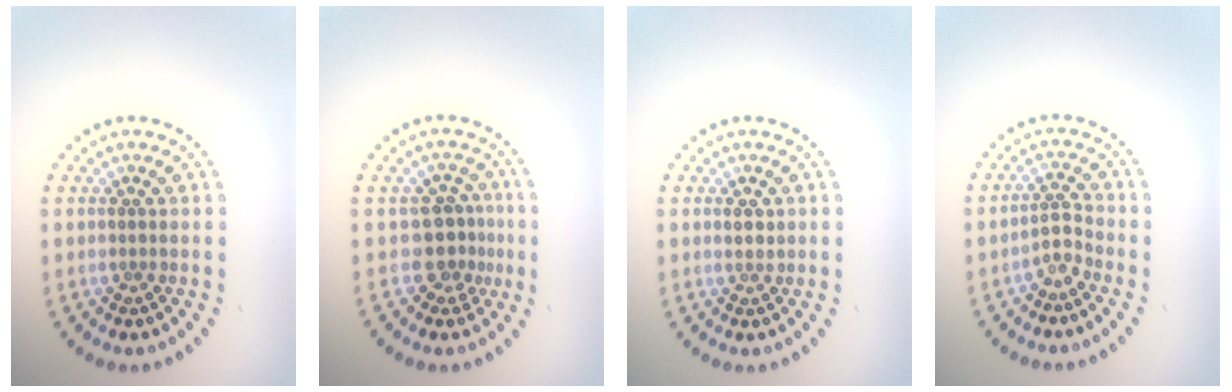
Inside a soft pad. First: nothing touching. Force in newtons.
{"total": 2.8, "press": 2.1, "slide": 1.8}
{"total": 1.0, "press": 0.9, "slide": 0.5}
{"total": 1.7, "press": 1.3, "slide": 1.2}